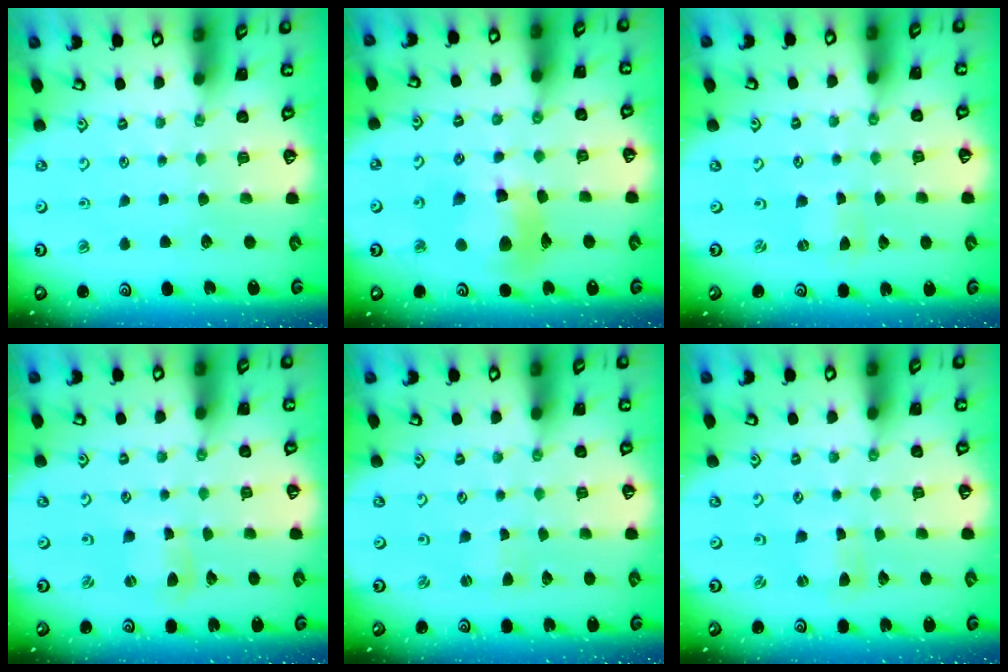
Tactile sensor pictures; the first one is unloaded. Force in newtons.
{"total": 13.6, "press": 13.6, "slide": 1.4}
{"total": 0.0}
{"total": 2.6, "press": 2.6, "slide": 0.3}
{"total": 1.4, "press": 1.3, "slide": 0.3}
{"total": 0.0}